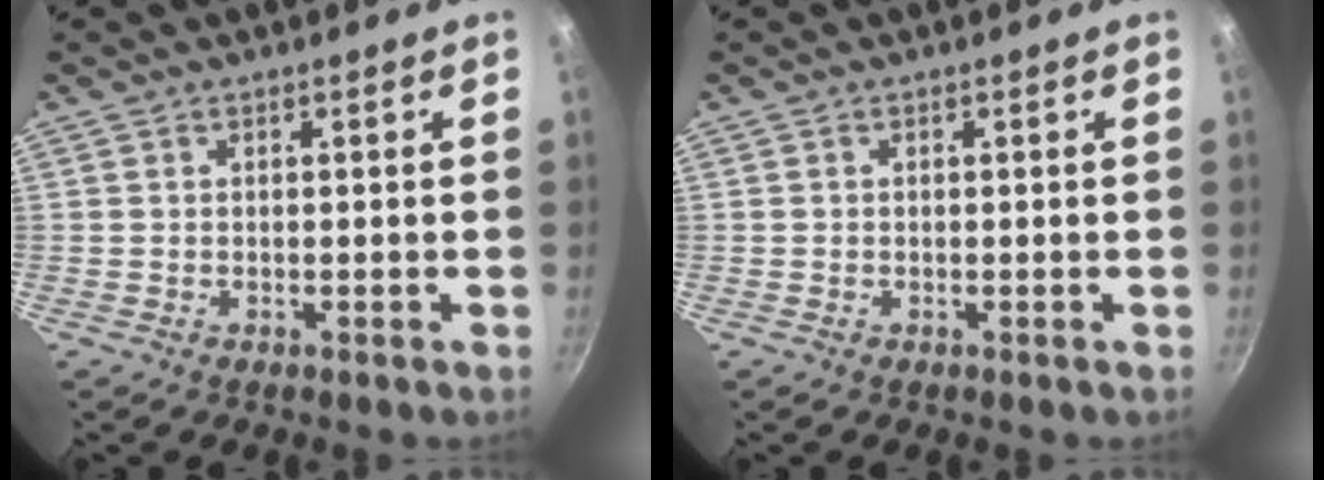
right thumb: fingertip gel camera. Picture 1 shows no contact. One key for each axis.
{"total": 0.0}